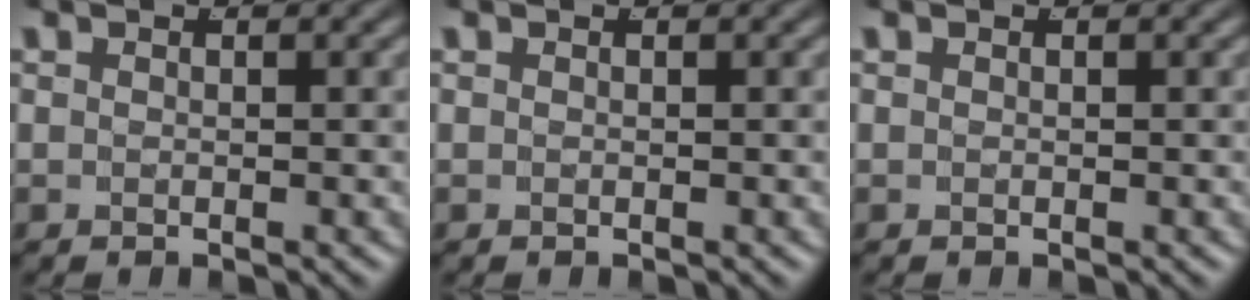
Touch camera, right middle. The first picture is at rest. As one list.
[{"total": 0.0}, {"total": 0.0}]